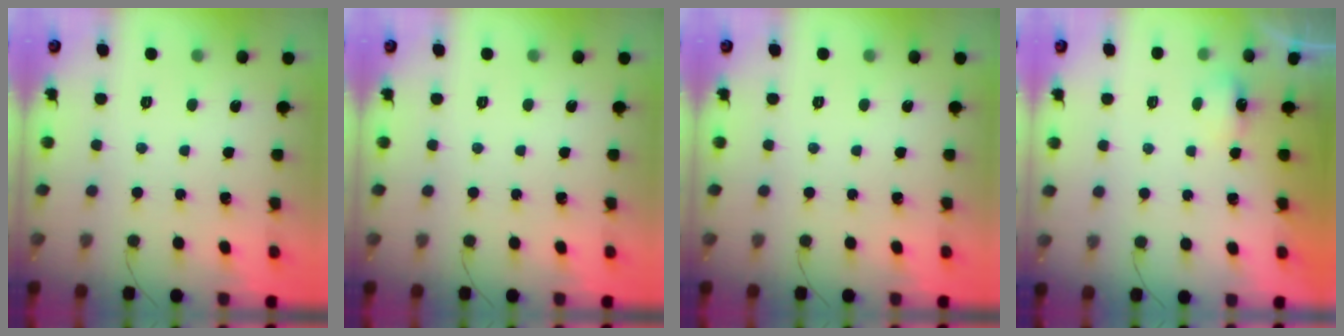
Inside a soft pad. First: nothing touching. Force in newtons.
{"total": 0.0}
{"total": 0.0}
{"total": 2.5, "press": 2.5, "slide": 0.6}